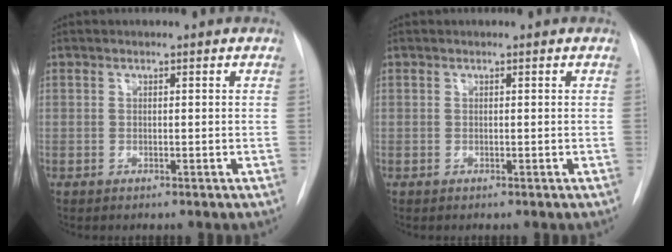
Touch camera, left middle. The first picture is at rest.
{"total": 0.0}